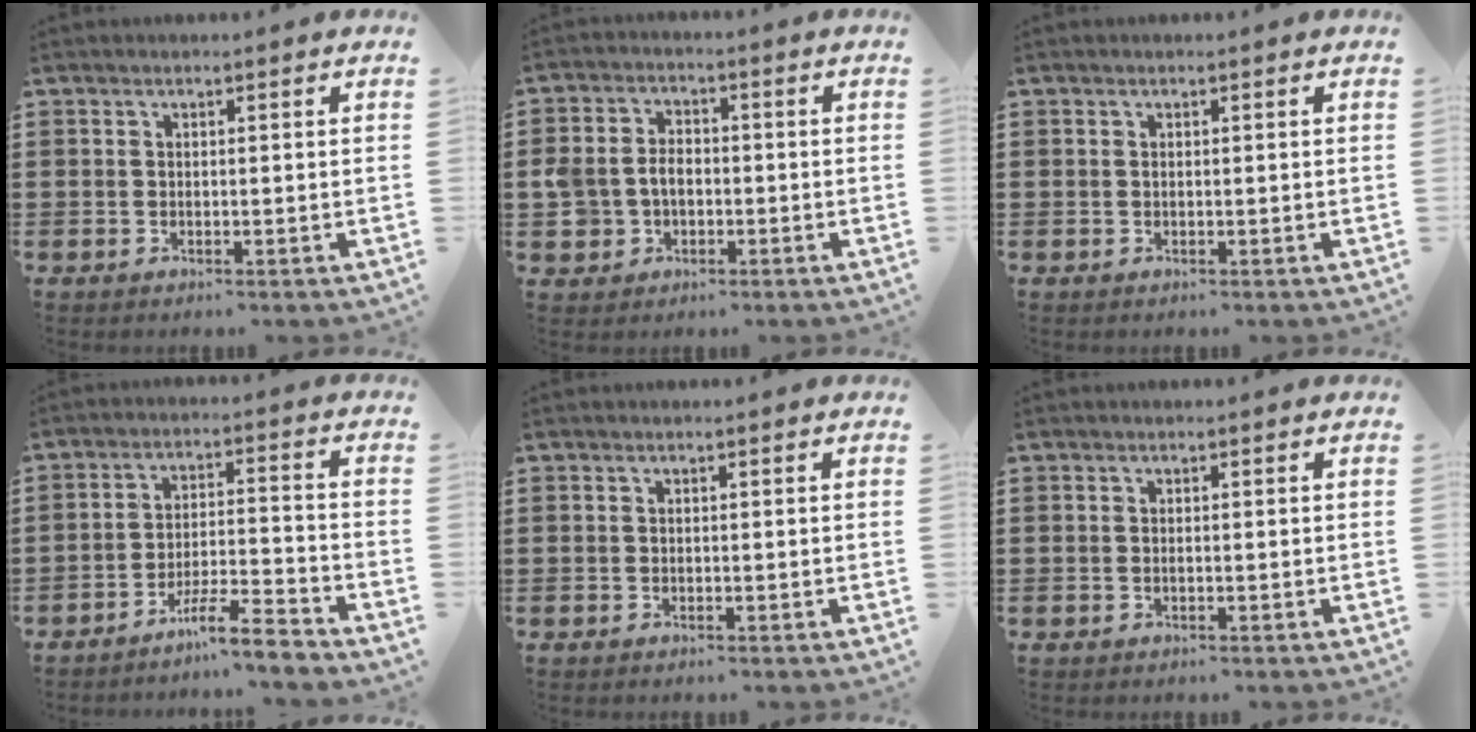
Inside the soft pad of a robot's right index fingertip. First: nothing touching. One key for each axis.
{"total": 4.7, "fx": -0.8, "fy": 3.9, "fz": 2.6, "tx": -0.072, "ty": 0.006, "tz": -0.020}
{"total": 0.0}
{"total": 7.0, "fx": -6.1, "fy": 0.2, "fz": 3.4, "tx": -0.060, "ty": 0.001, "tz": -0.115}
{"total": 0.0}
{"total": 0.0}